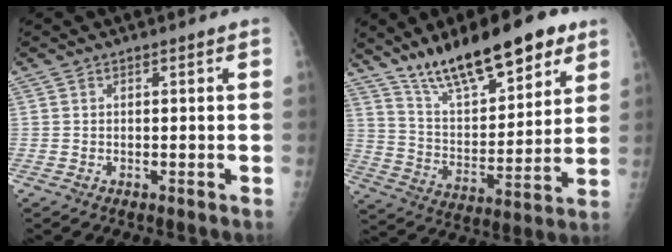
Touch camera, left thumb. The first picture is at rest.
{"total": 20.3, "force": [13.9, 6.9, 13.1], "torque": [-0.173, -0.062, 0.237]}